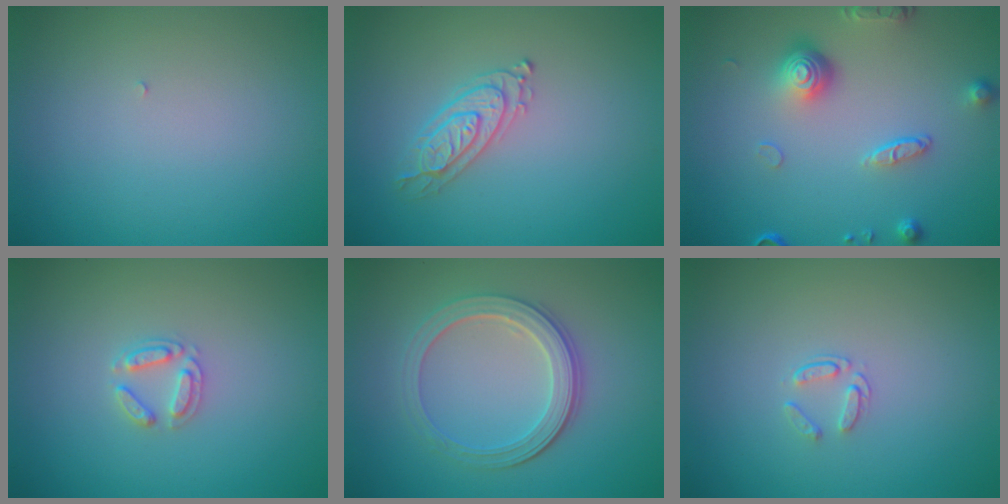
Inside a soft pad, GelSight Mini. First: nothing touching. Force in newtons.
{"total": 2.4, "press": 2.4, "slide": 0.3}
{"total": 4.5, "press": 3.1, "slide": 3.2}
{"total": 1.9, "press": 1.9, "slide": 0.3}
{"total": 4.0, "press": 3.4, "slide": 2.1}
{"total": 1.1, "press": 0.7, "slide": 0.9}